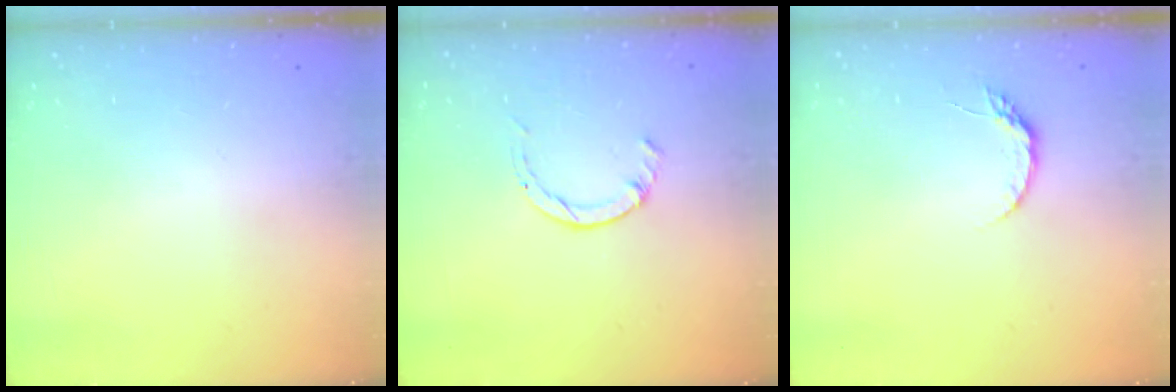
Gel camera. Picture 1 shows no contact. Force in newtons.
{"total": 1.4, "press": 1.4, "slide": 0.2}
{"total": 4.9, "press": 4.8, "slide": 0.7}